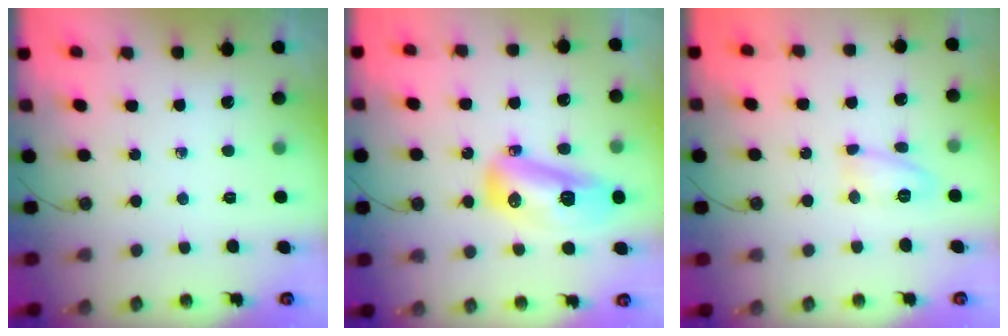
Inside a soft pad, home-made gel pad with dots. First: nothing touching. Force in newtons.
{"total": 13.9, "press": 13.8, "slide": 1.8}
{"total": 8.6, "press": 8.6, "slide": 0.5}